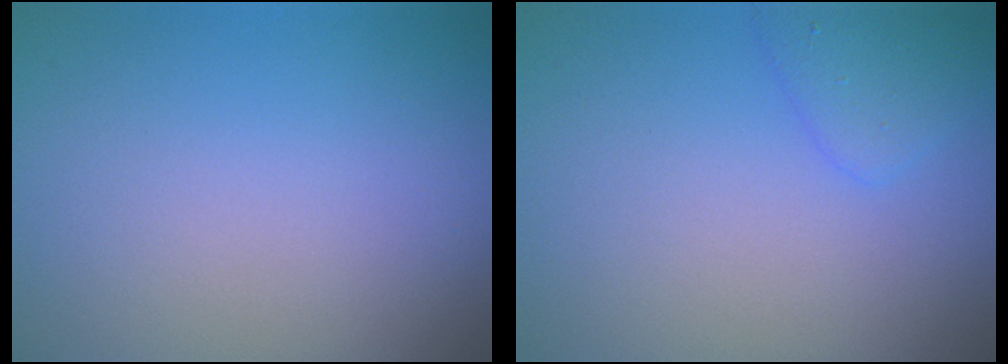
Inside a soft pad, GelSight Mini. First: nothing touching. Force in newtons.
{"total": 1.9, "press": 1.9, "slide": 0.1}